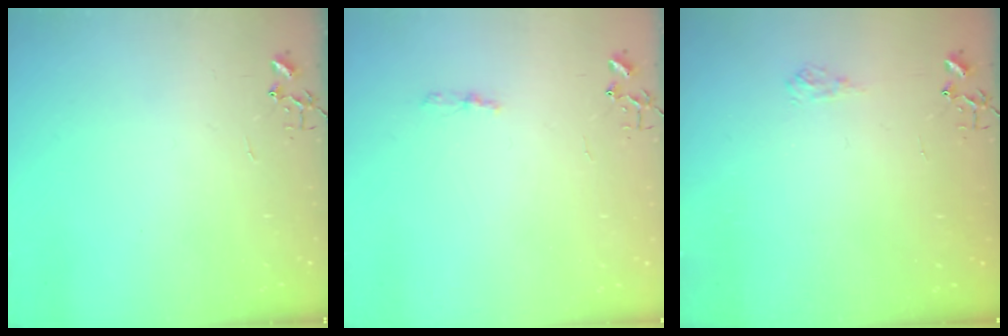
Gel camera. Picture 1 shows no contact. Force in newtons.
{"total": 3.7, "press": 3.6, "slide": 0.5}
{"total": 4.7, "press": 4.7, "slide": 0.6}